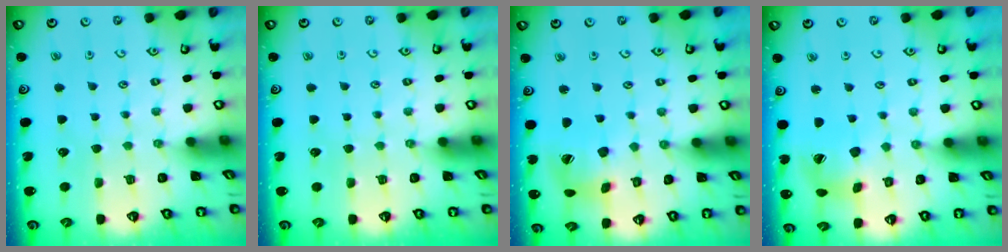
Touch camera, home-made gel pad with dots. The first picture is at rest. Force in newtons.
{"total": 0.0}
{"total": 11.4, "press": 11.3, "slide": 1.4}
{"total": 9.5, "press": 9.4, "slide": 1.2}